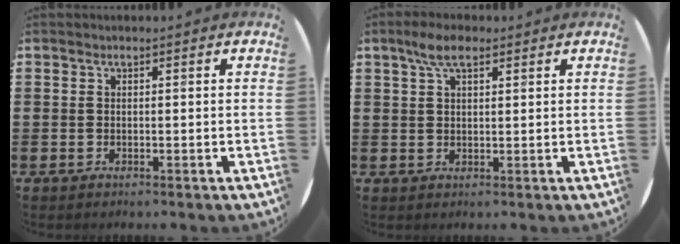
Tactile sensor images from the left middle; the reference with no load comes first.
{"total": 4.3, "force": [2.7, 1.6, 2.8], "torque": [-0.054, 0.004, 0.047]}